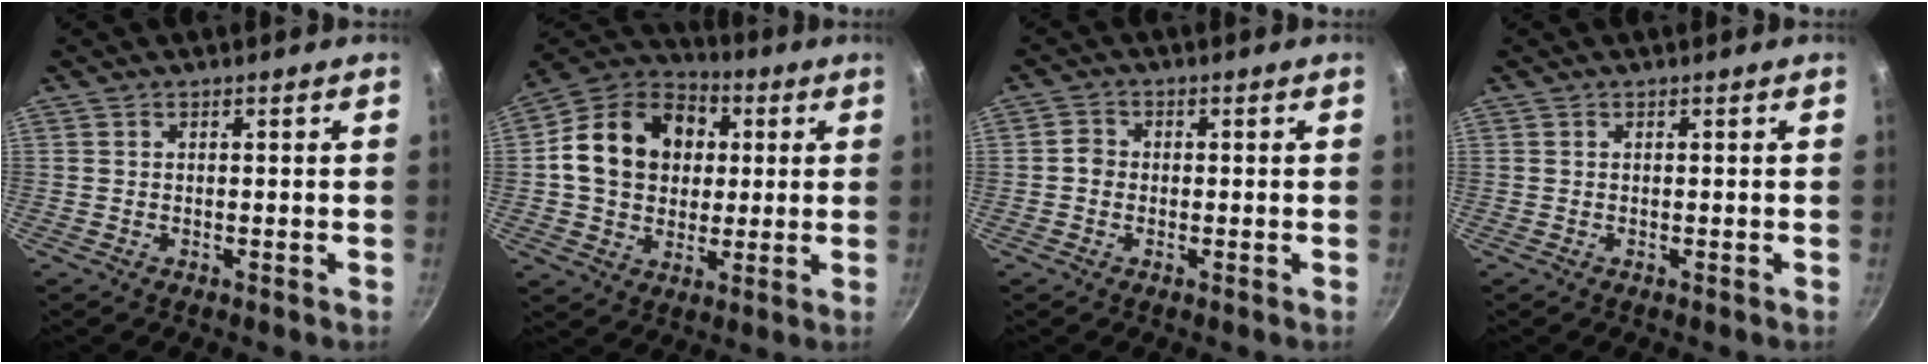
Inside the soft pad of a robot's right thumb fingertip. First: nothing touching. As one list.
[{"total": 18.5, "force": [2.9, 14.7, 10.8], "torque": [-0.162, 0.023, 0.038]}, {"total": 2.4, "force": [-0.4, 2.1, 1.0], "torque": [-0.007, 0.011, -0.013]}, {"total": 0.0}]